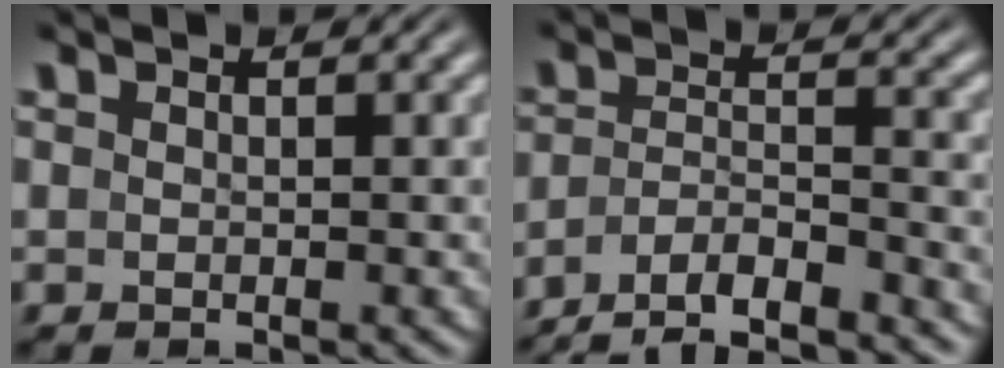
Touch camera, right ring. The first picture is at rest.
{"total": 8.1, "force": [-6.5, 3.8, 2.9], "torque": [-0.055, -0.029, -0.101]}